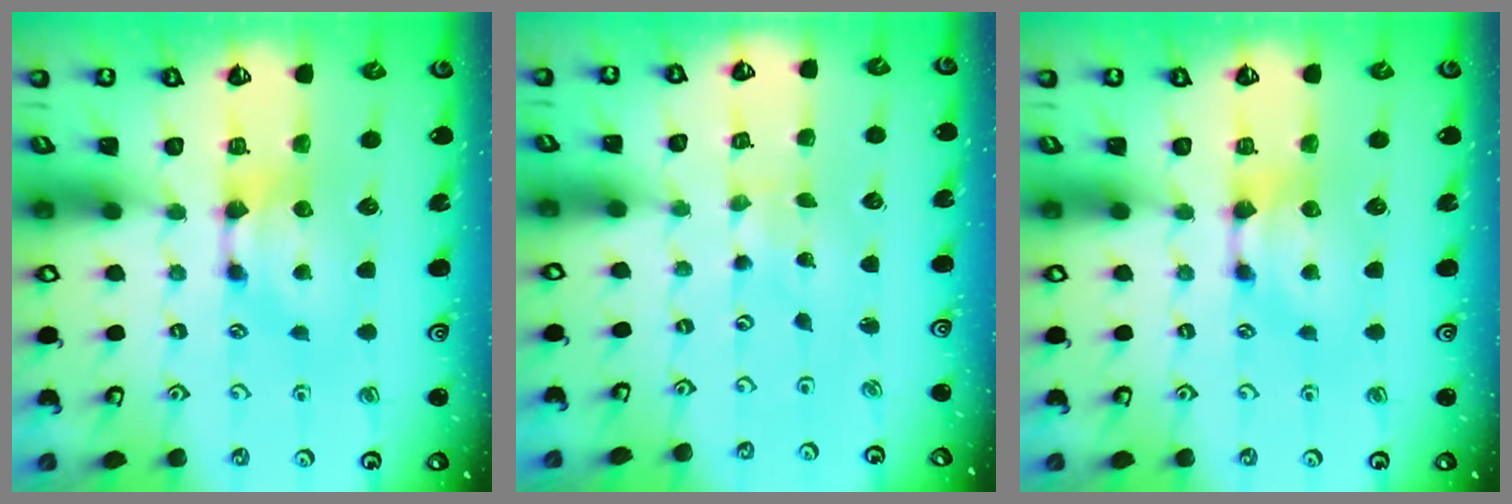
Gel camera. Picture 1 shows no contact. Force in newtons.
{"total": 6.0, "press": 6.0, "slide": 0.5}
{"total": 0.0}